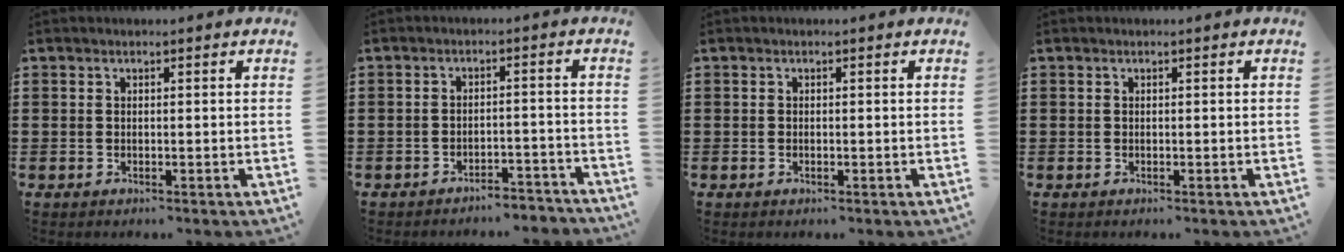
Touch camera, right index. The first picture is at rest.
{"total": 3.2, "force": [-3.2, 0.2, 0.5], "torque": [-0.013, 0.002, -0.067]}
{"total": 0.0}
{"total": 0.0}